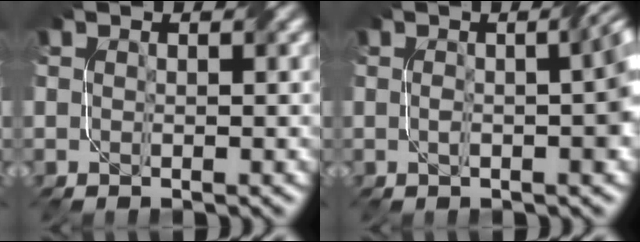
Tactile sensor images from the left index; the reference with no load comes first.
{"total": 4.4, "force": [-0.2, 1.2, 4.2], "torque": [-0.056, 0.009, -0.004]}